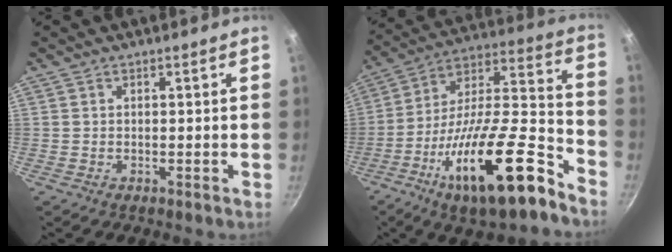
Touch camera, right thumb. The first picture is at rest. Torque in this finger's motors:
{"motor_torque": [3.26, 1.75, 2.13, -0.65, 0.72]}